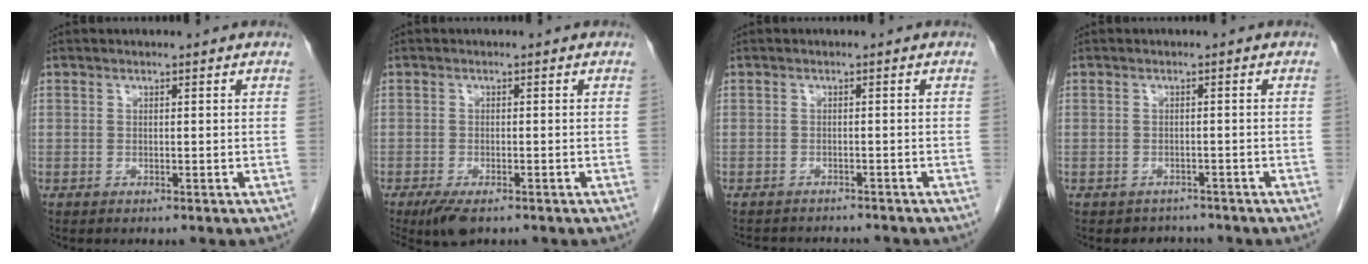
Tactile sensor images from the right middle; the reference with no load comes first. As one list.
[{"total": 4.5, "force": [-3.1, 1.5, 2.9], "torque": [-0.055, -0.010, -0.050]}, {"total": 6.5, "force": [-6.1, 1.5, 1.5], "torque": [-0.017, -0.003, -0.077]}, {"total": 2.4, "force": [-2.0, 1.2, -0.5], "torque": [0.000, 0.004, -0.031]}]